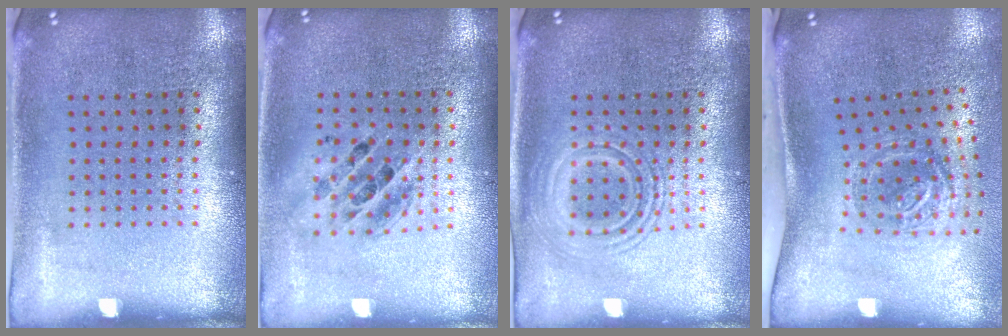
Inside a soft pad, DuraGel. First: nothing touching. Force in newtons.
{"total": 1.4, "press": 1.3, "slide": 0.7}
{"total": 2.6, "press": 2.6, "slide": 0.4}
{"total": 1.9, "press": 1.2, "slide": 1.5}